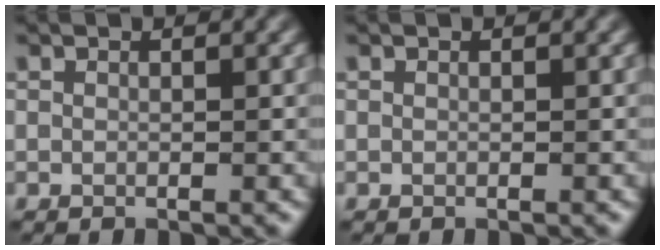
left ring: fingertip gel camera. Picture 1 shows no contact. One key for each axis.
{"total": 0.0}